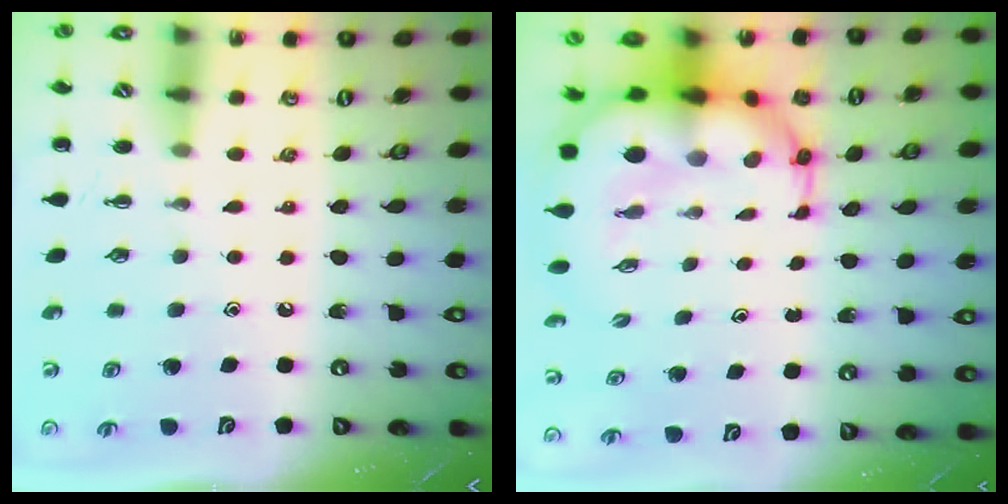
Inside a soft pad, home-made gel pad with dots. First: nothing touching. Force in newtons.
{"total": 12.4, "press": 12.0, "slide": 3.1}